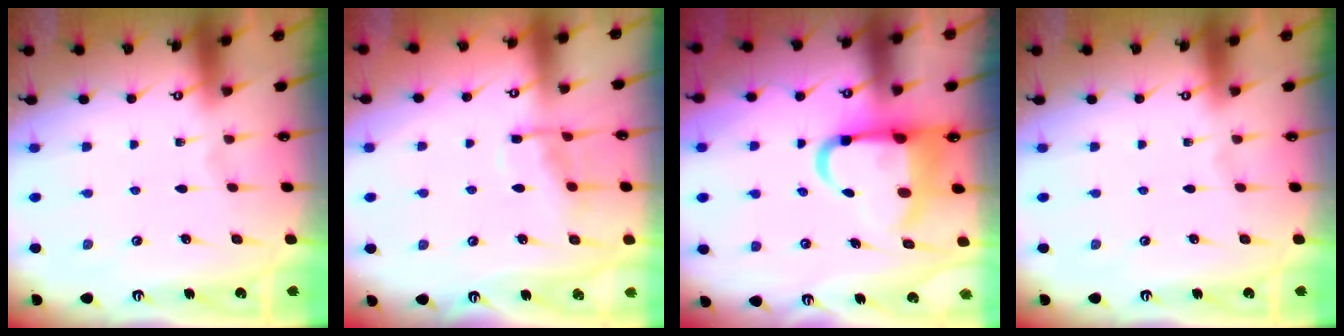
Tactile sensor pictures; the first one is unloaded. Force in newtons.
{"total": 7.6, "press": 7.6, "slide": 0.3}
{"total": 9.8, "press": 9.5, "slide": 2.2}
{"total": 0.0}